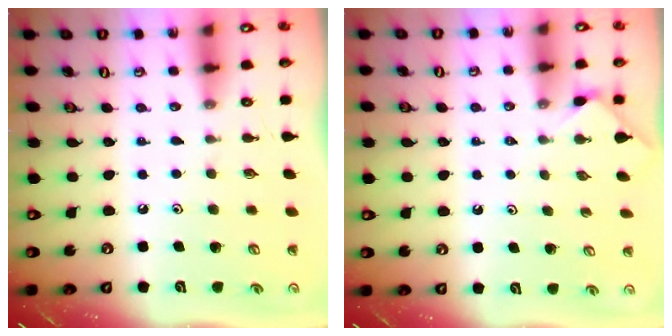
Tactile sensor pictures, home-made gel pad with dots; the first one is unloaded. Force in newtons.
{"total": 3.0, "press": 2.9, "slide": 0.4}